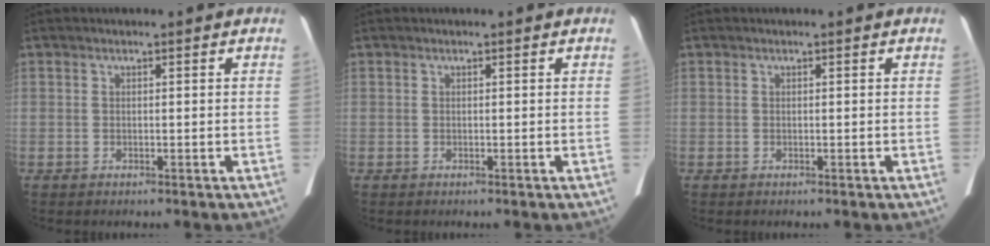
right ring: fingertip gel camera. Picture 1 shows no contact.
{"total": 0.0}
{"total": 0.0}